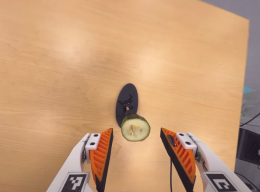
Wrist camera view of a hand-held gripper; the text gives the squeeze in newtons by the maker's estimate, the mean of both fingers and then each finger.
{"total": 0.0}